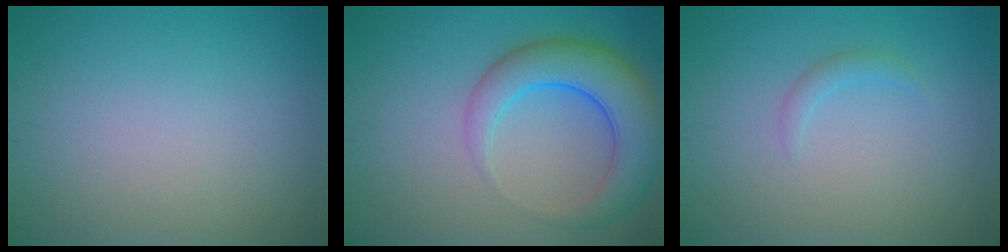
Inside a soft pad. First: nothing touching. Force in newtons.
{"total": 6.8, "press": 6.7, "slide": 0.3}
{"total": 1.0, "press": 1.0, "slide": 0.1}